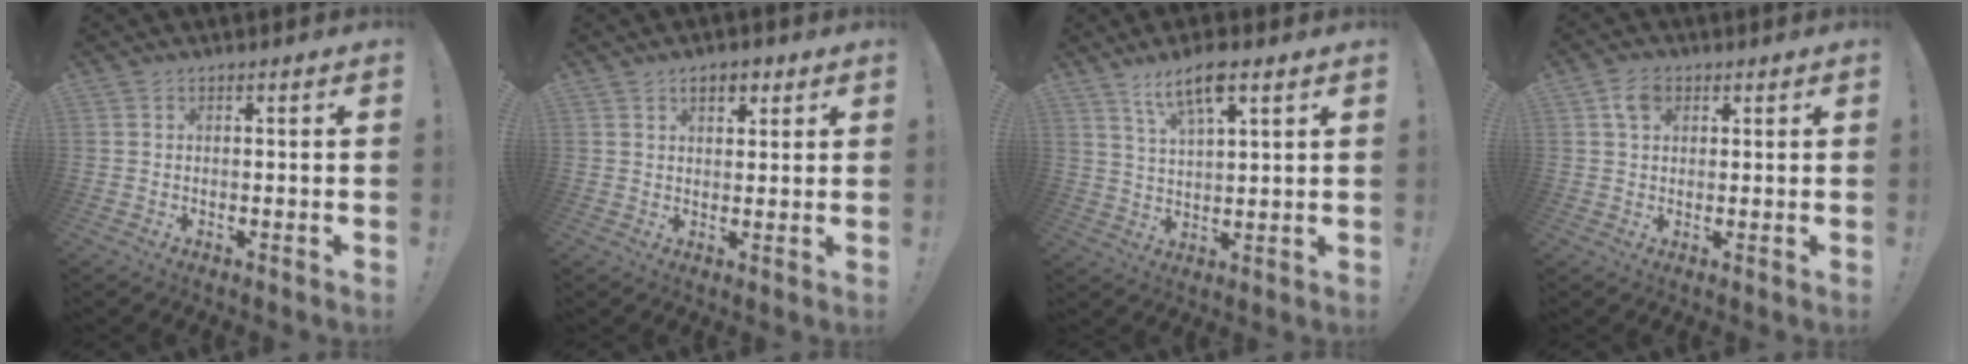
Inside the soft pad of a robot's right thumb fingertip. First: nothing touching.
{"total": 4.4, "force": [2.2, 2.5, 2.7], "torque": [-0.037, 0.001, 0.037]}
{"total": 9.2, "force": [5.7, 2.6, 6.8], "torque": [-0.122, -0.015, 0.099]}
{"total": 4.9, "force": [1.9, 3.3, 3.2], "torque": [-0.051, 0.004, 0.034]}